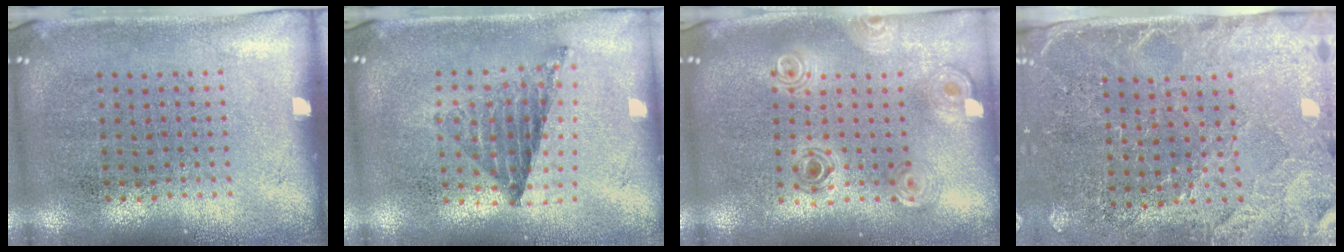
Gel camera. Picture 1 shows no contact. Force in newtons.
{"total": 0.8, "press": 0.8, "slide": 0.2}
{"total": 0.9, "press": 0.9, "slide": 0.2}
{"total": 2.9, "press": 2.7, "slide": 1.1}